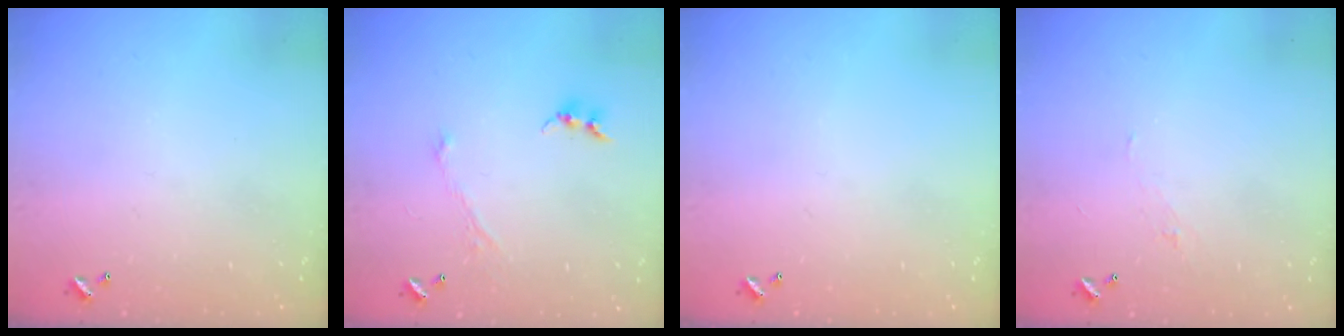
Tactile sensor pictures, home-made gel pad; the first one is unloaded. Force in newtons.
{"total": 1.1, "press": 1.0, "slide": 0.6}
{"total": 0.0}
{"total": 2.0, "press": 1.9, "slide": 0.5}